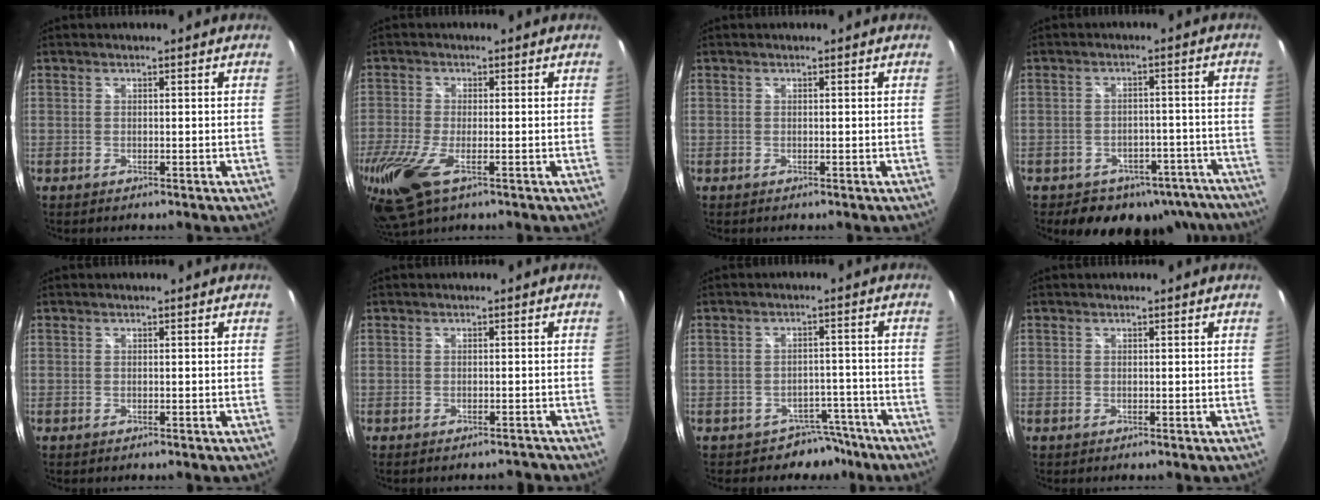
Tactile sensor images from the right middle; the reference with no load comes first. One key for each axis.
{"total": 14.4, "fx": -7.2, "fy": 5.6, "fz": 11.2, "tx": -0.256, "ty": -0.064, "tz": -0.131}
{"total": 0.0}
{"total": 15.2, "fx": -11.3, "fy": 9.0, "fz": 4.6, "tx": -0.091, "ty": 0.026, "tz": -0.113}
{"total": 0.0}
{"total": 2.1, "fx": -2.0, "fy": 0.4, "fz": 0.1, "tx": 0.001, "ty": -0.004, "tz": -0.020}
{"total": 5.9, "fx": -4.6, "fy": 3.8, "fz": 0.2, "tx": 0.001, "ty": 0.033, "tz": -0.056}
{"total": 0.0}